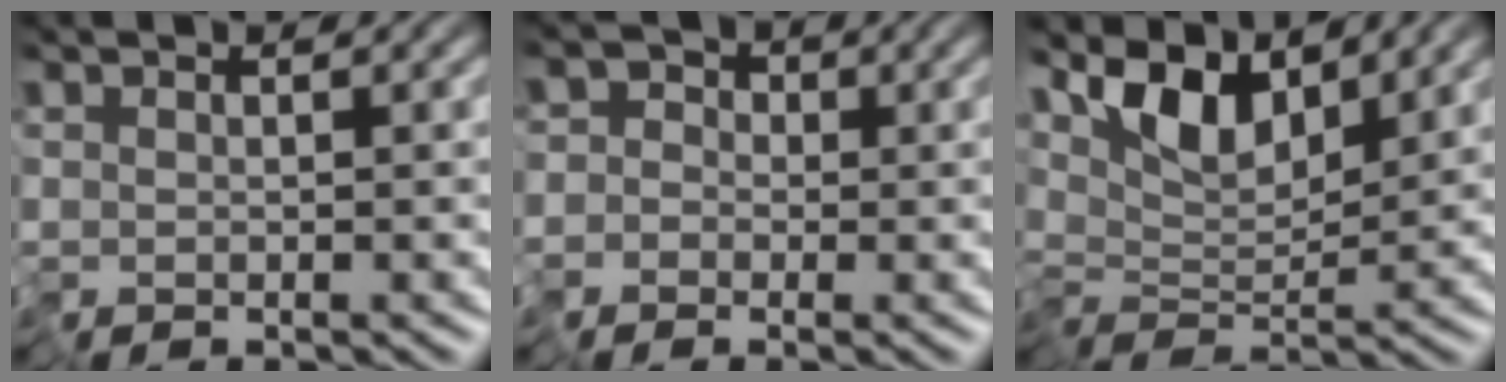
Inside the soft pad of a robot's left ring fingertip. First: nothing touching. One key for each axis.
{"total": 2.9, "fx": -1.3, "fy": 2.6, "fz": 0.5, "tx": 0.020, "ty": 0.015, "tz": -0.041}
{"total": 4.3, "fx": 3.0, "fy": 1.2, "fz": 2.7, "tx": -0.053, "ty": -0.003, "tz": 0.046}